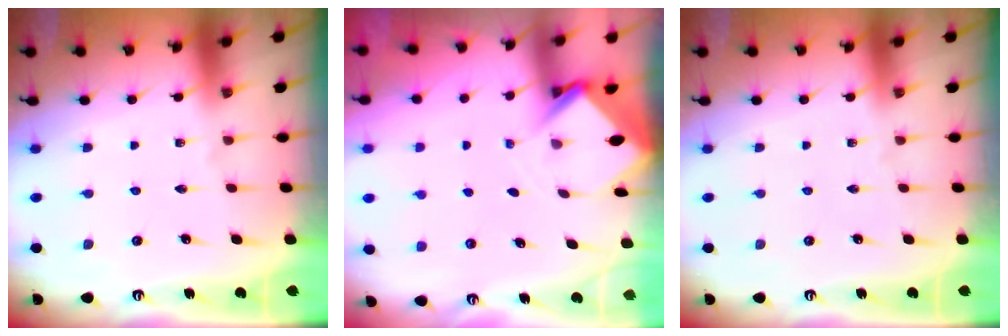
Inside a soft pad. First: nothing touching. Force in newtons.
{"total": 2.9, "press": 2.9, "slide": 0.2}
{"total": 0.0}